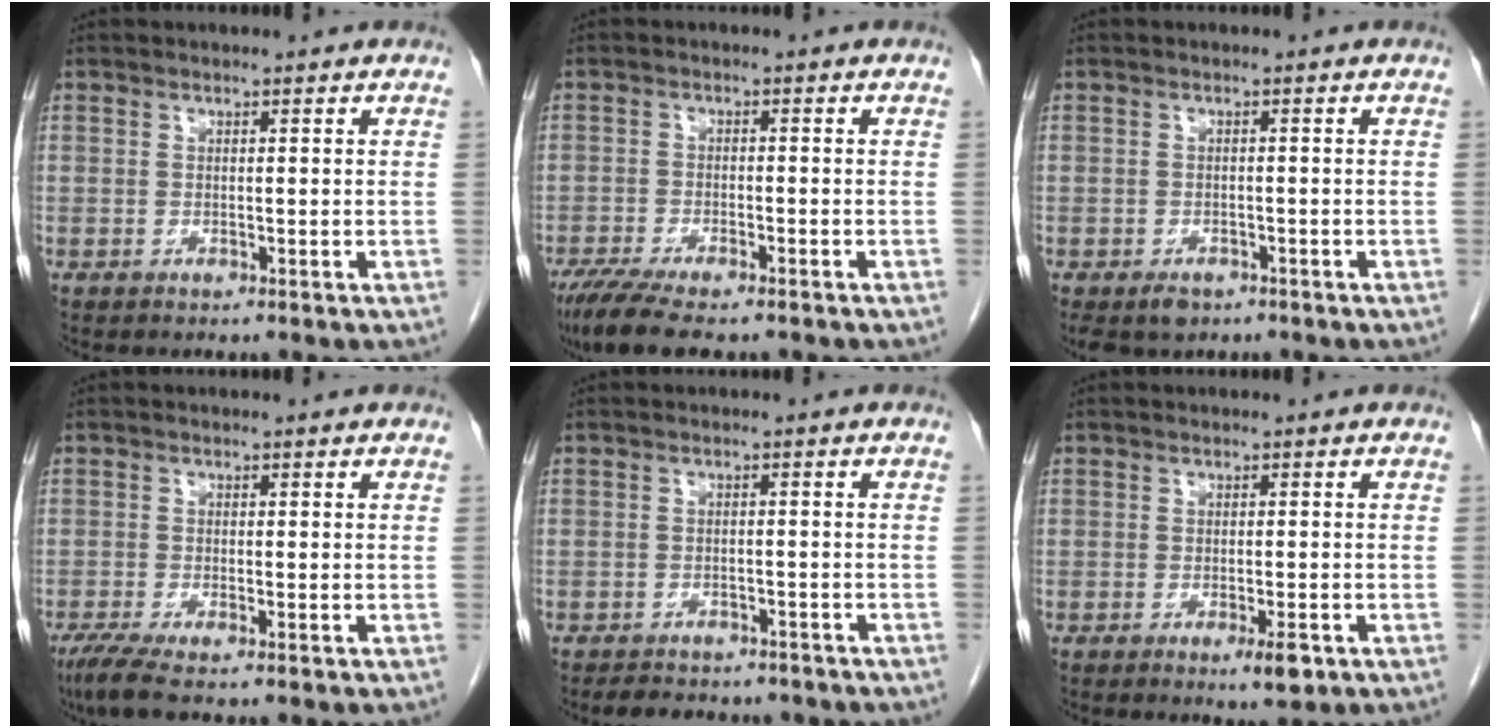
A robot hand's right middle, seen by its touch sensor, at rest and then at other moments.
{"total": 9.7, "force": [-7.6, 2.2, 5.5], "torque": [-0.090, -0.017, -0.122]}
{"total": 4.1, "force": [-2.8, 2.5, 1.7], "torque": [-0.027, -0.004, -0.039]}
{"total": 3.9, "force": [-2.6, 0.4, 2.8], "torque": [-0.061, -0.013, -0.052]}
{"total": 8.0, "force": [-6.9, 3.0, 2.7], "torque": [-0.045, 0.005, -0.081]}
{"total": 3.0, "force": [-1.5, 0.6, 2.6], "torque": [-0.036, -0.003, -0.018]}